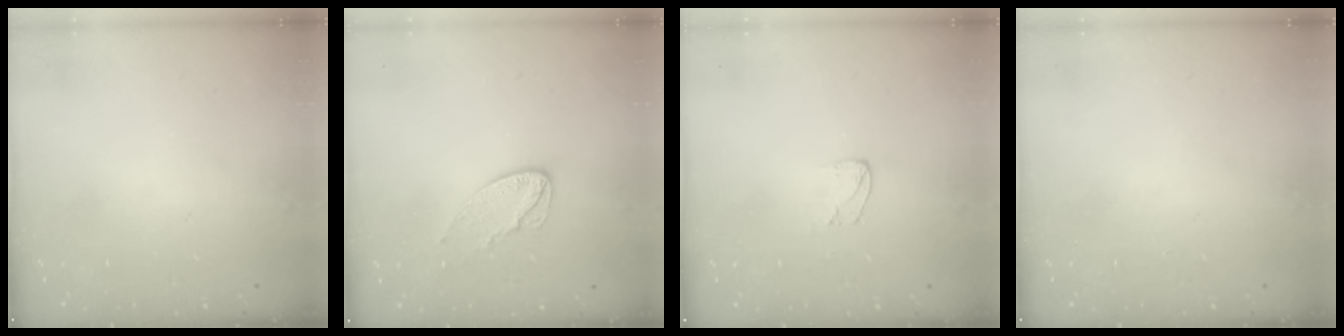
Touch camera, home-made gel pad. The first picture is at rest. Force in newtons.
{"total": 7.6, "press": 7.6, "slide": 0.2}
{"total": 3.2, "press": 3.2, "slide": 0.2}
{"total": 0.0}